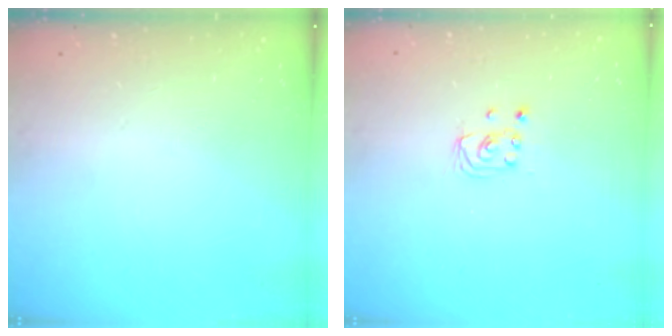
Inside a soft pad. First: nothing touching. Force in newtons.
{"total": 1.9, "press": 1.9, "slide": 0.1}